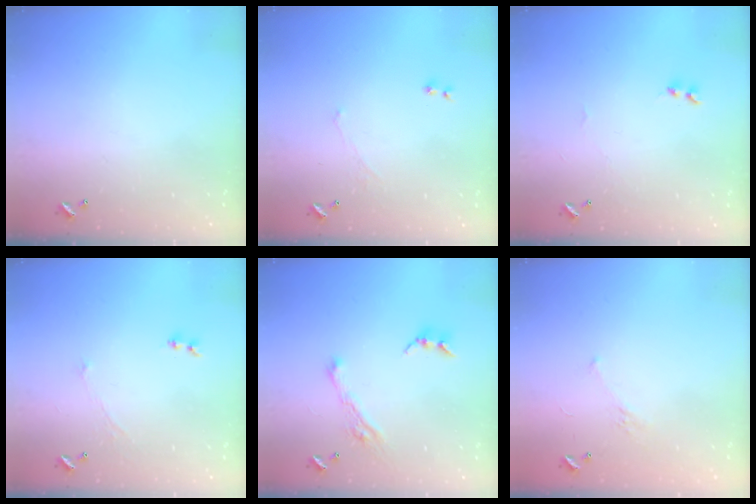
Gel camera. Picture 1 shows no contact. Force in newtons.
{"total": 1.1, "press": 0.7, "slide": 0.9}
{"total": 2.0, "press": 1.9, "slide": 0.6}
{"total": 1.2, "press": 0.7, "slide": 1.0}
{"total": 5.8, "press": 5.8, "slide": 0.9}
{"total": 2.8, "press": 2.6, "slide": 1.1}